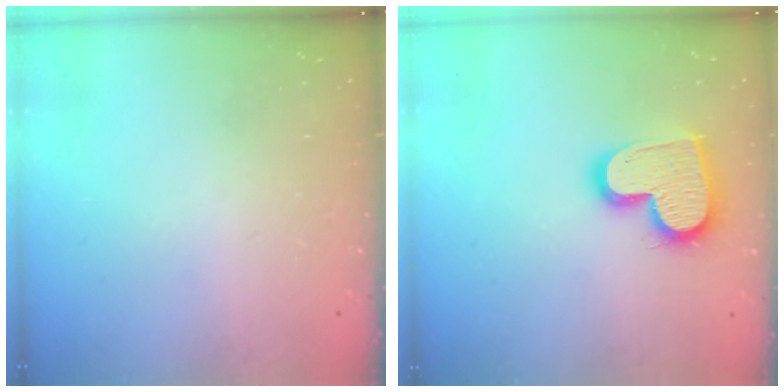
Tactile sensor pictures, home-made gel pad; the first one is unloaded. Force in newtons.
{"total": 17.0, "press": 16.9, "slide": 1.4}